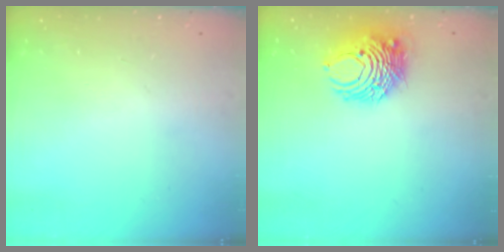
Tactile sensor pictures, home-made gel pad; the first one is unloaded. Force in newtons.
{"total": 8.9, "press": 8.8, "slide": 0.7}